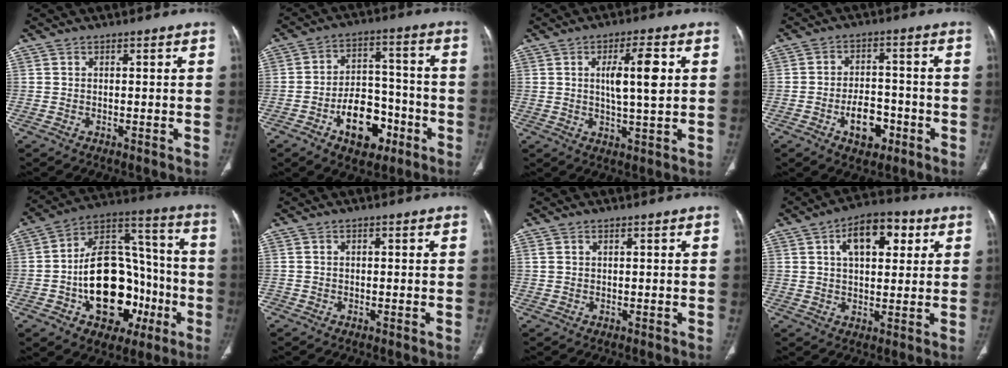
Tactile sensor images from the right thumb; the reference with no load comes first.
{"total": 12.8, "force": [-5.9, 8.0, 8.1], "torque": [-0.093, 0.046, -0.089]}
{"total": 8.4, "force": [1.7, 2.1, 7.9], "torque": [-0.131, -0.005, 0.031]}
{"total": 8.0, "force": [-3.4, 4.8, 5.3], "torque": [-0.062, 0.025, -0.052]}
{"total": 24.8, "force": [-6.2, 15.9, 18.0], "torque": [-0.247, 0.054, -0.083]}
{"total": 0.6, "force": [-0.1, 0.5, 0.2], "torque": [0.005, 0.003, -0.003]}
{"total": 1.1, "force": [0.6, 0.6, 0.8], "torque": [-0.021, 0.009, 0.017]}
{"total": 11.8, "force": [4.2, 6.2, 9.0], "torque": [-0.112, 0.006, 0.062]}